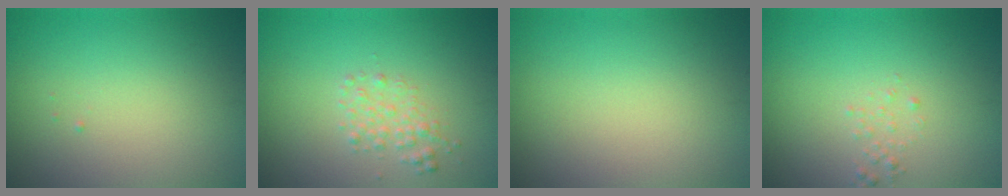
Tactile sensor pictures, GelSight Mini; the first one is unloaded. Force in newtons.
{"total": 1.6, "press": 1.6, "slide": 0.0}
{"total": 0.0}
{"total": 0.8, "press": 0.8, "slide": 0.1}